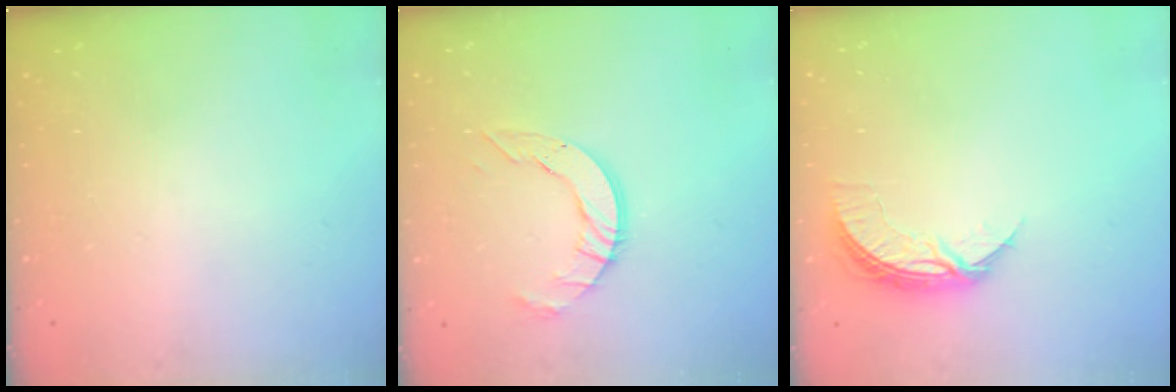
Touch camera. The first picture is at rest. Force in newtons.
{"total": 8.1, "press": 8.0, "slide": 0.3}
{"total": 6.7, "press": 6.7, "slide": 0.2}